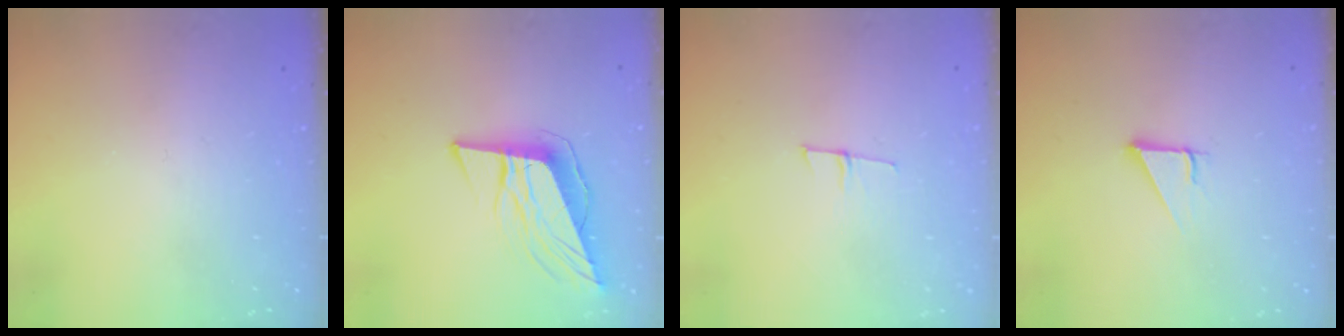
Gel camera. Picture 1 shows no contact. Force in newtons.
{"total": 11.2, "press": 10.6, "slide": 3.7}
{"total": 4.4, "press": 4.3, "slide": 1.0}
{"total": 2.9, "press": 2.9, "slide": 0.1}